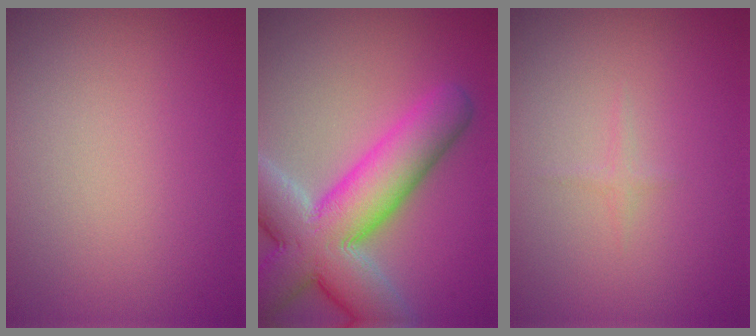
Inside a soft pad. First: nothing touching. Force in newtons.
{"total": 11.1, "press": 11.1, "slide": 1.0}
{"total": 0.6, "press": 0.6, "slide": 0.0}